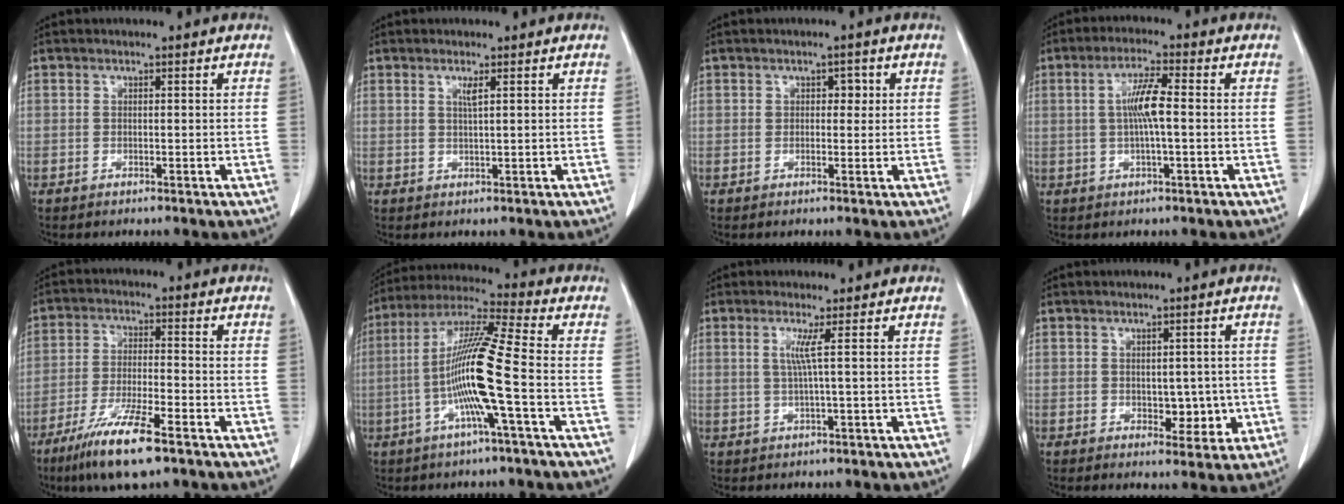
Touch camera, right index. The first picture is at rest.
{"total": 1.4, "force": [0.6, -0.1, 1.3], "torque": [-0.028, -0.002, 0.012]}
{"total": 1.9, "force": [0.5, 1.3, 1.3], "torque": [-0.013, 0.007, 0.006]}
{"total": 5.6, "force": [0.2, 0.4, 5.6], "torque": [-0.109, 0.006, 0.001]}
{"total": 10.8, "force": [-6.9, 1.1, 8.1], "torque": [-0.159, -0.027, -0.122]}
{"total": 13.0, "force": [-2.9, -0.8, 12.7], "torque": [-0.247, 0.004, -0.066]}
{"total": 2.4, "force": [0.5, -0.9, 2.2], "torque": [-0.052, 0.001, 0.013]}
{"total": 4.4, "force": [-0.5, 2.8, 3.4], "torque": [-0.034, 0.003, 0.002]}